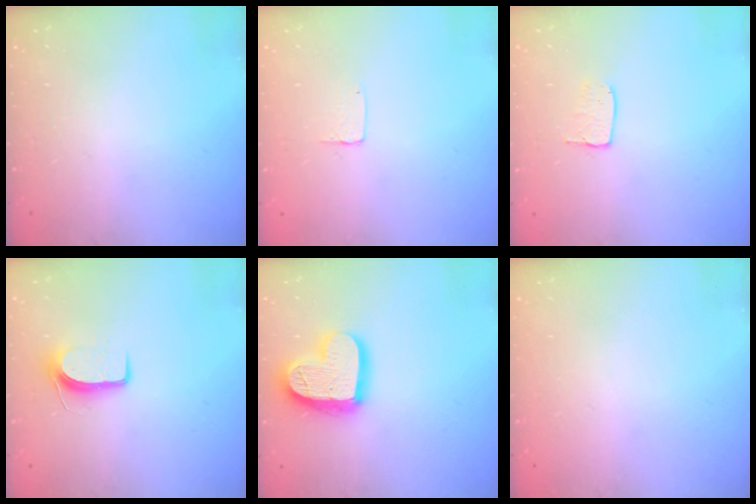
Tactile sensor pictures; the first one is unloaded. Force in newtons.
{"total": 3.7, "press": 3.6, "slide": 0.3}
{"total": 5.5, "press": 5.5, "slide": 0.3}
{"total": 7.9, "press": 7.9, "slide": 0.7}
{"total": 17.8, "press": 17.8, "slide": 1.4}
{"total": 0.0}